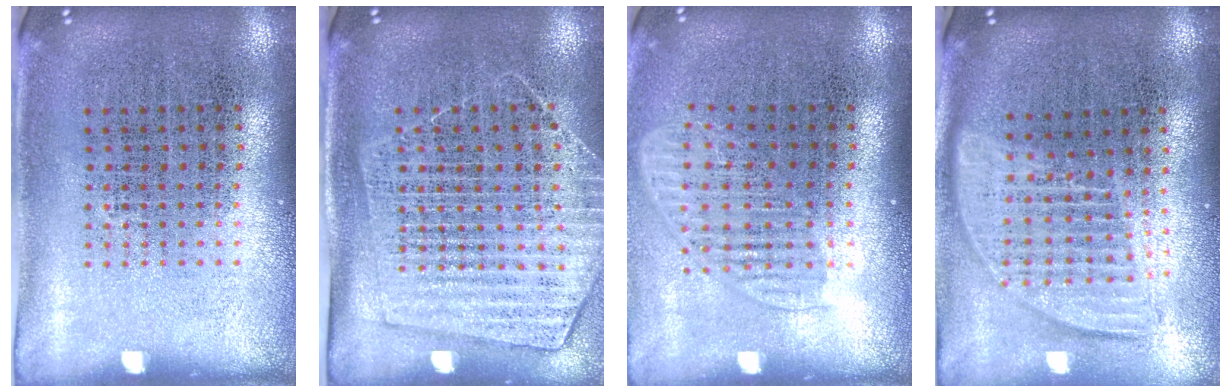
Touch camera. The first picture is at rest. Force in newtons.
{"total": 1.5, "press": 1.4, "slide": 0.6}
{"total": 1.5, "press": 1.3, "slide": 0.7}
{"total": 1.8, "press": 1.6, "slide": 1.0}